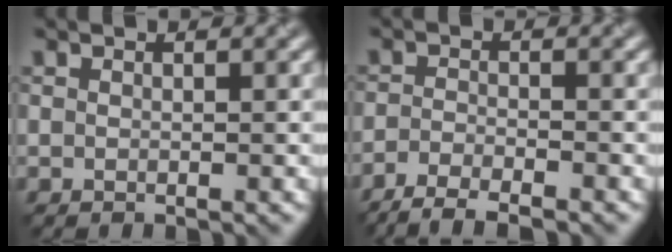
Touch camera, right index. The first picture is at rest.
{"total": 4.4, "force": [-3.8, 0.6, 2.1], "torque": [-0.047, -0.002, -0.073]}